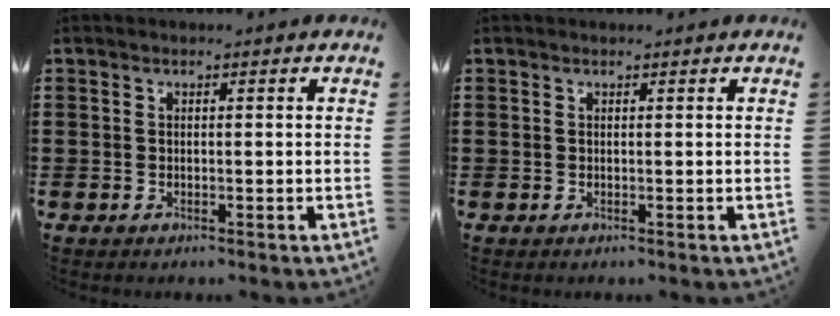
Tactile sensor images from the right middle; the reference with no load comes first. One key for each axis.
{"total": 0.0}